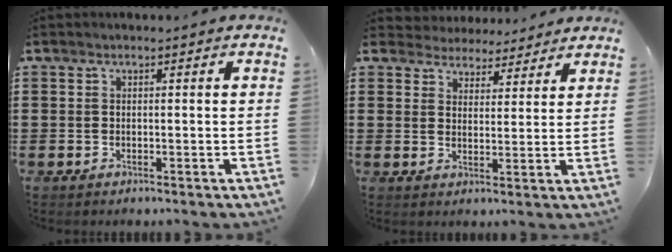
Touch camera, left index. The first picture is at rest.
{"total": 3.8, "force": [3.6, 1.2, -0.1], "torque": [-0.015, -0.012, 0.065]}